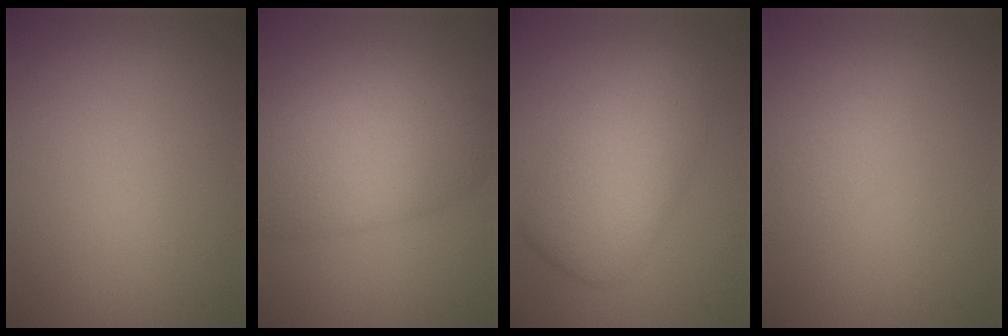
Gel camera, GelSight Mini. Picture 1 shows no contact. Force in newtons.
{"total": 8.0, "press": 8.0, "slide": 0.3}
{"total": 5.9, "press": 5.9, "slide": 0.1}
{"total": 1.5, "press": 1.5, "slide": 0.1}